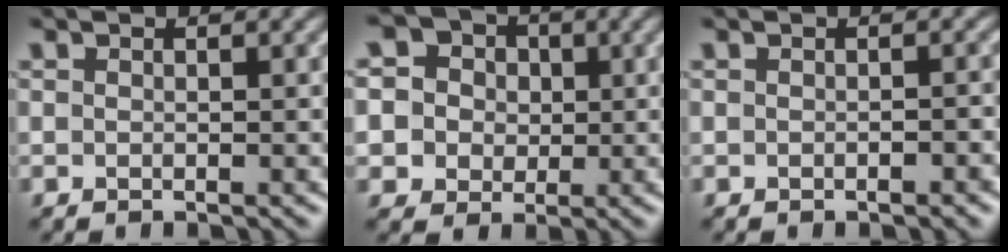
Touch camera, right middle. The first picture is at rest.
{"total": 7.9, "force": [2.2, 7.1, 2.7], "torque": [-0.058, 0.032, 0.016]}
{"total": 1.0, "force": [-0.5, 0.2, 0.9], "torque": [-0.011, 0.001, -0.006]}